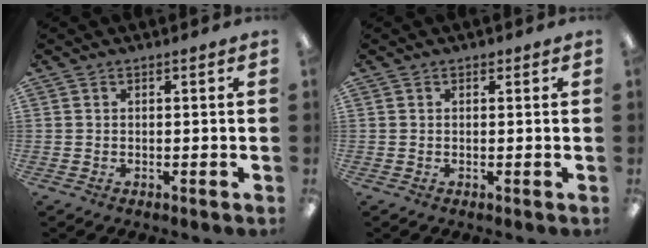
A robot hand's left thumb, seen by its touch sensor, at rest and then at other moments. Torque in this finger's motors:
{"motor_torque": [0.22, 0.08, 0.58, -0.15, 0.03]}